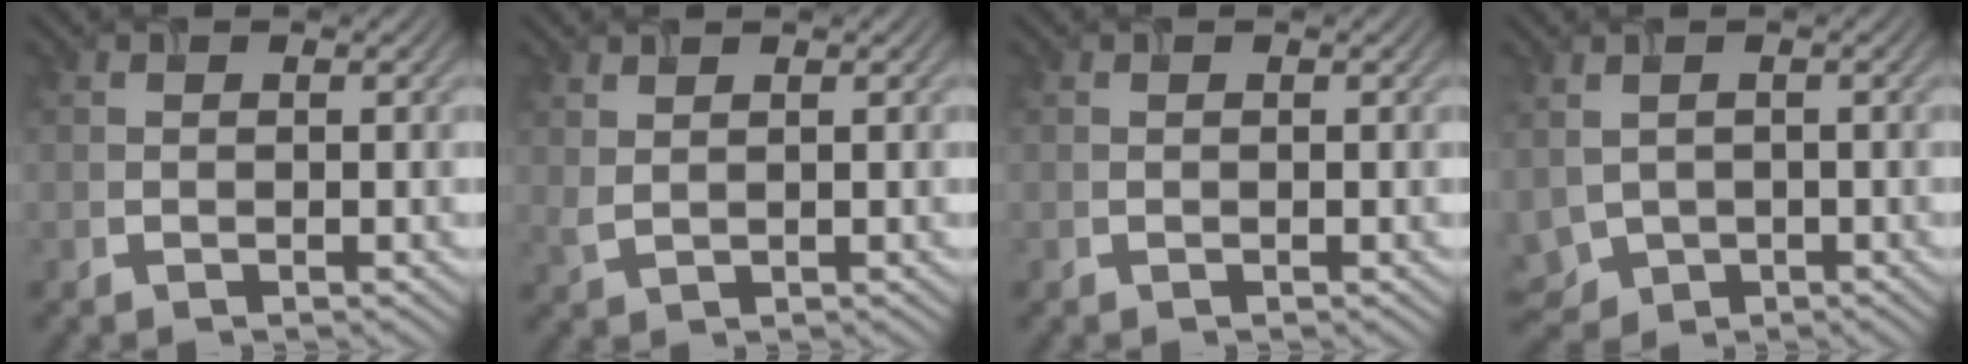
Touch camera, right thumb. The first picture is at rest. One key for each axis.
{"total": 1.5, "fx": 1.1, "fy": 0.4, "fz": 0.9, "tx": -0.031, "ty": -0.001, "tz": 0.028}
{"total": 0.0}
{"total": 4.3, "fx": -0.6, "fy": 3.2, "fz": 2.7, "tx": -0.080, "ty": -0.015, "tz": -0.011}